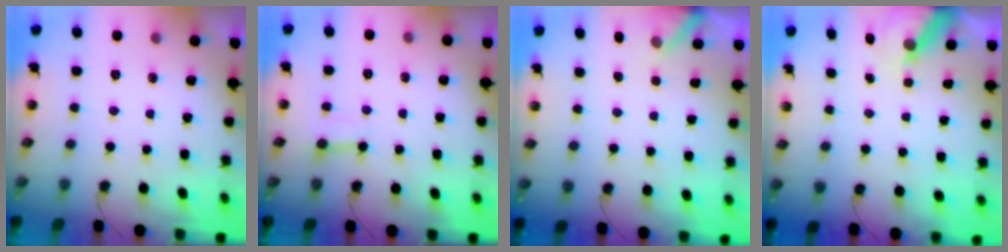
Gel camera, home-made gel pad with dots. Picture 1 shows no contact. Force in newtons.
{"total": 5.6, "press": 5.6, "slide": 0.5}
{"total": 2.4, "press": 2.4, "slide": 0.3}
{"total": 5.6, "press": 5.5, "slide": 0.5}